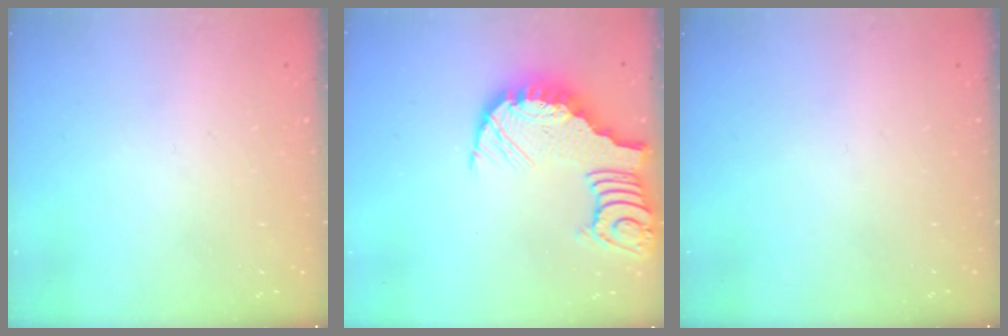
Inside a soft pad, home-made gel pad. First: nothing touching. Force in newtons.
{"total": 7.4, "press": 7.4, "slide": 1.1}
{"total": 0.0}